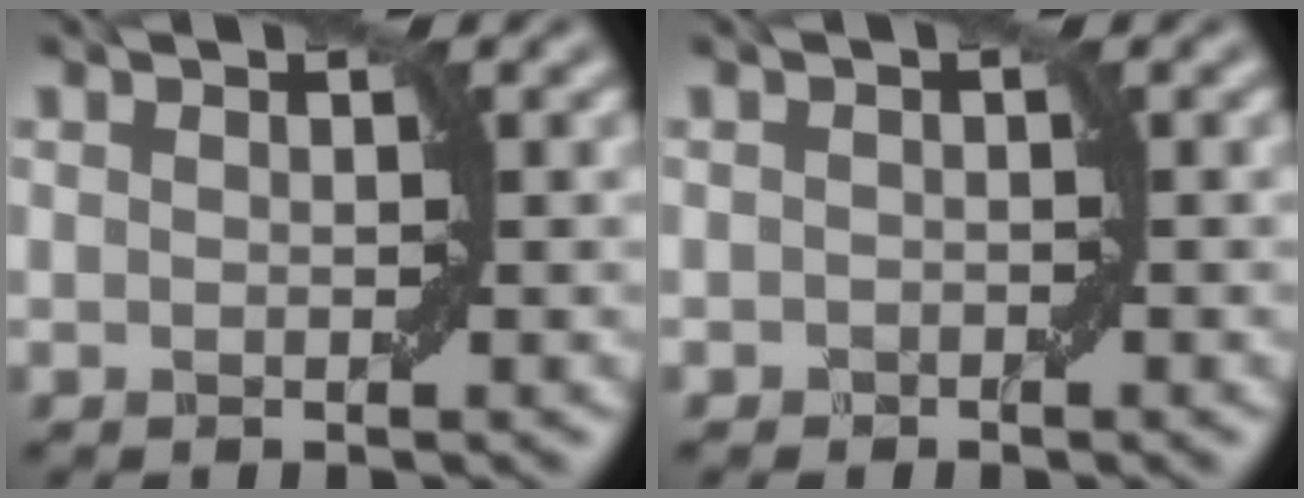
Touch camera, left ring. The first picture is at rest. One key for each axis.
{"total": 0.6, "fx": -0.4, "fy": 0.3, "fz": 0.0, "tx": 0.003, "ty": -0.002, "tz": -0.007}